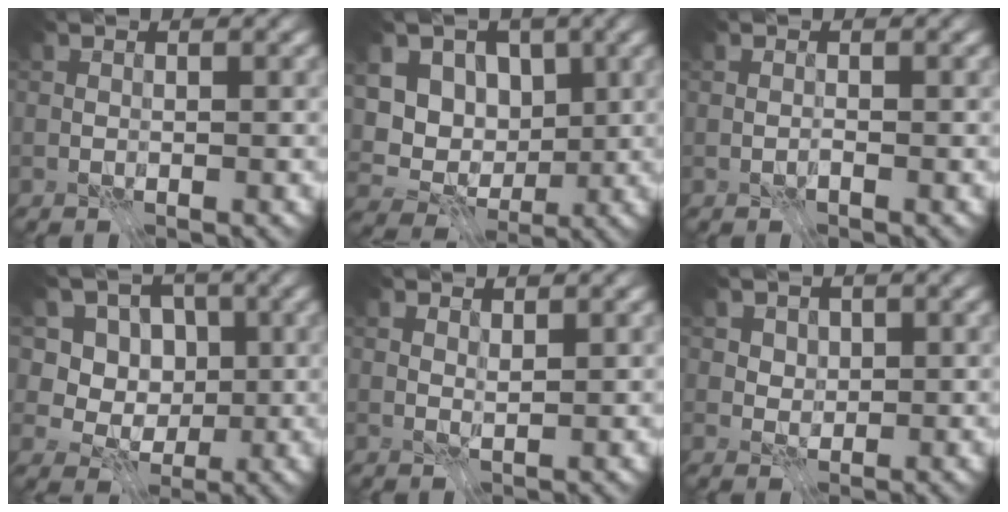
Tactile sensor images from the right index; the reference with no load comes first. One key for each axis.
{"total": 9.0, "fx": 2.2, "fy": 7.1, "fz": 5.0, "tx": -0.069, "ty": 0.027, "tz": 0.008}
{"total": 0.6, "fx": -0.4, "fy": 0.3, "fz": 0.3, "tx": -0.005, "ty": 0.000, "tz": -0.008}
{"total": 8.5, "fx": 1.8, "fy": 7.4, "fz": 3.8, "tx": -0.058, "ty": 0.012, "tz": 0.011}
{"total": 1.0, "fx": 0.8, "fy": 0.2, "fz": 0.6, "tx": -0.011, "ty": 0.000, "tz": 0.014}
{"total": 2.5, "fx": 1.1, "fy": 1.9, "fz": 1.0, "tx": -0.034, "ty": -0.005, "tz": 0.036}